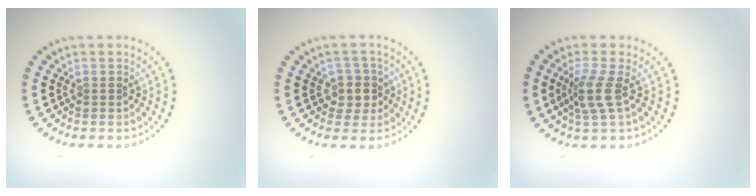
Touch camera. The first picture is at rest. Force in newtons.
{"total": 2.5, "press": 2.2, "slide": 1.2}
{"total": 2.6, "press": 2.0, "slide": 1.7}